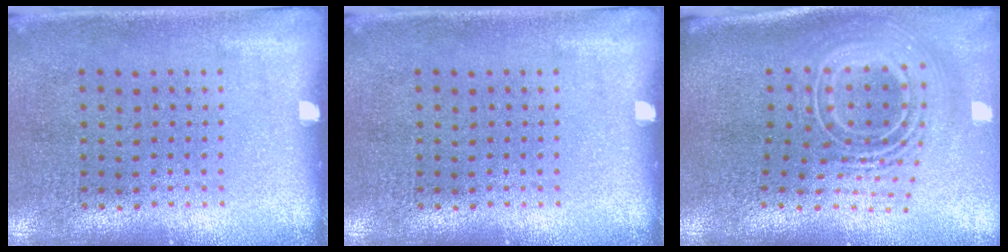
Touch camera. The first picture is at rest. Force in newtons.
{"total": 0.0}
{"total": 2.8, "press": 1.8, "slide": 2.2}